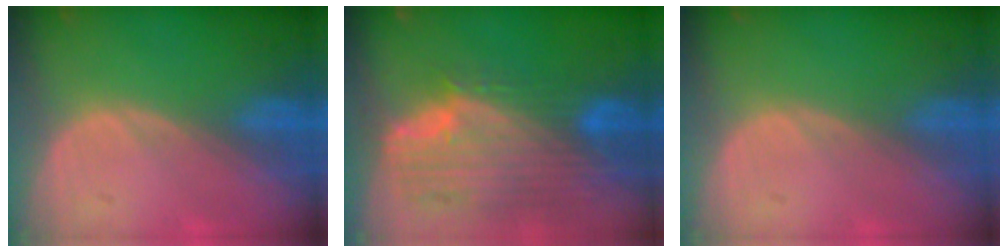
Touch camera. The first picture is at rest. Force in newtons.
{"total": 11.7, "press": 10.0, "slide": 6.1}
{"total": 0.0}